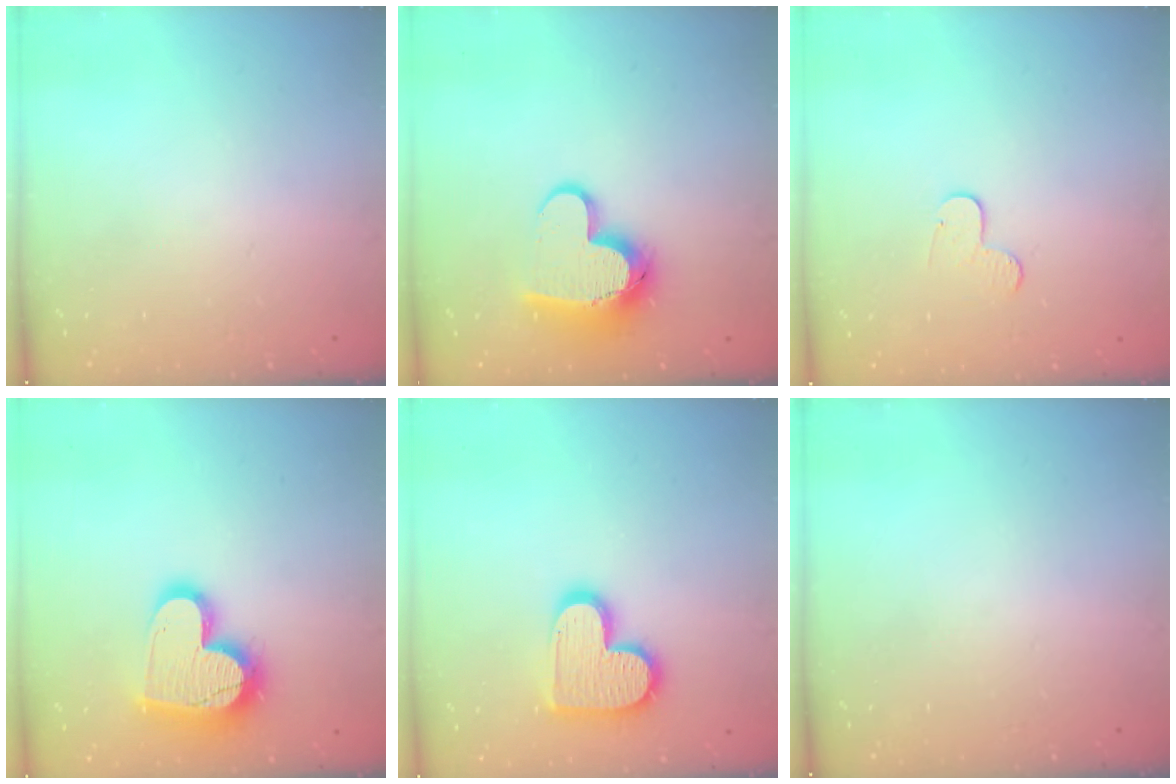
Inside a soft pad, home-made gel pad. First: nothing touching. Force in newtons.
{"total": 12.4, "press": 12.3, "slide": 1.2}
{"total": 3.7, "press": 3.7, "slide": 0.4}
{"total": 17.4, "press": 17.3, "slide": 1.3}
{"total": 15.1, "press": 15.0, "slide": 0.9}
{"total": 0.0}